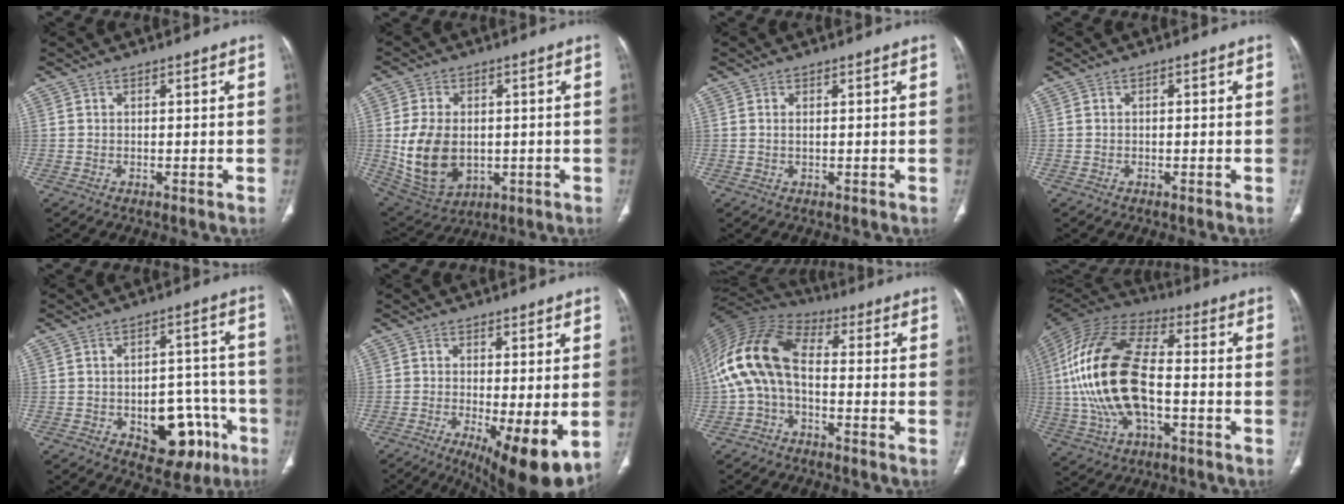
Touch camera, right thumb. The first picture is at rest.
{"total": 13.9, "force": [-0.8, 9.7, 9.9], "torque": [-0.172, -0.004, 0.012]}
{"total": 0.7, "force": [0.1, 0.3, 0.7], "torque": [-0.019, 0.002, 0.004]}
{"total": 0.0}
{"total": 13.6, "force": [-5.5, 8.1, 9.5], "torque": [-0.080, 0.043, -0.063]}
{"total": 11.9, "force": [-3.1, 3.4, 11.0], "torque": [-0.162, -0.025, -0.039]}
{"total": 14.3, "force": [-1.0, 8.2, 11.7], "torque": [-0.236, 0.045, -0.034]}
{"total": 22.4, "force": [-1.8, 11.4, 19.2], "torque": [-0.401, 0.020, -0.035]}